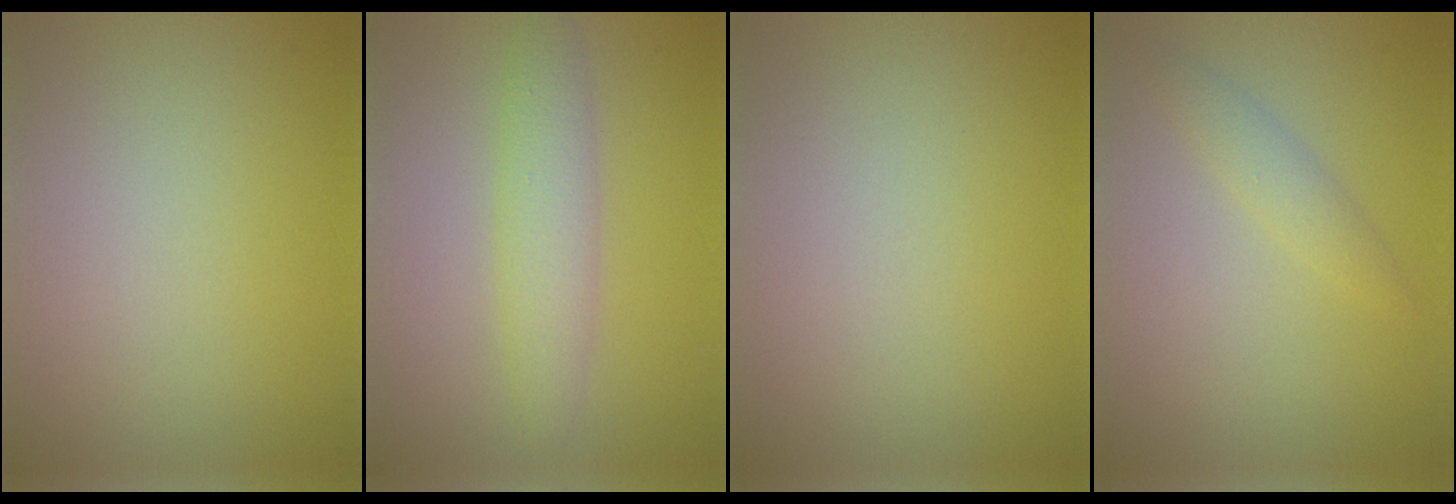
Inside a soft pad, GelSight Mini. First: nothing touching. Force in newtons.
{"total": 3.3, "press": 3.3, "slide": 0.0}
{"total": 0.0}
{"total": 1.5, "press": 1.5, "slide": 0.0}